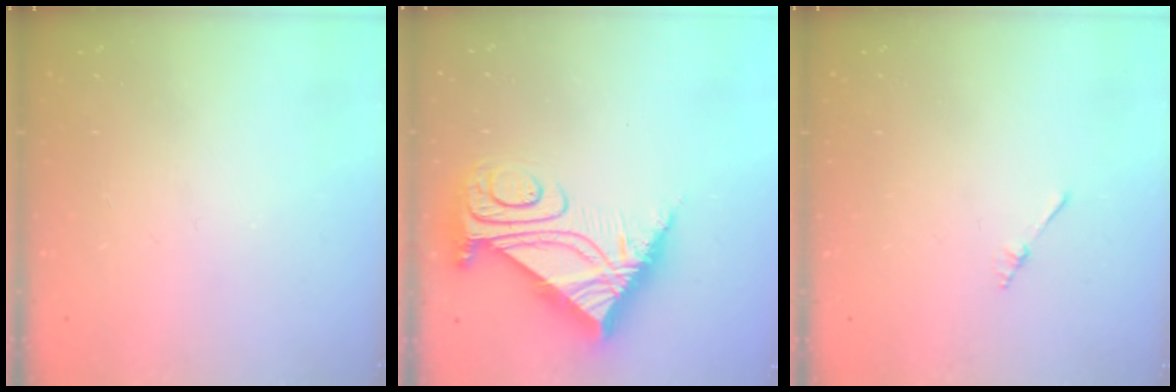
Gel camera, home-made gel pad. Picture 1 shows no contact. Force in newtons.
{"total": 12.4, "press": 12.3, "slide": 1.1}
{"total": 2.0, "press": 2.0, "slide": 0.3}